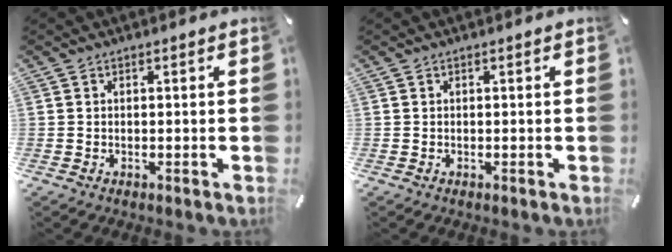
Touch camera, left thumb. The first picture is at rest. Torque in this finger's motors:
{"motor_torque": [0.00, 0.00, 0.02, 0.01, 0.00]}